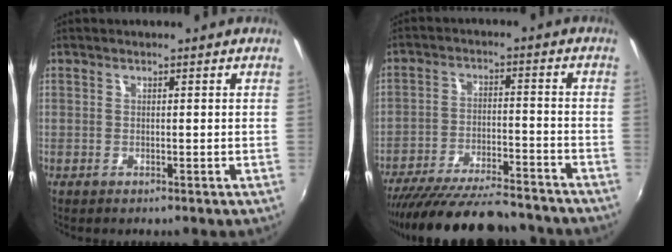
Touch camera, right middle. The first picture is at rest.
{"total": 20.8, "force": [-18.4, 4.2, 8.8], "torque": [-0.175, -0.028, -0.268]}